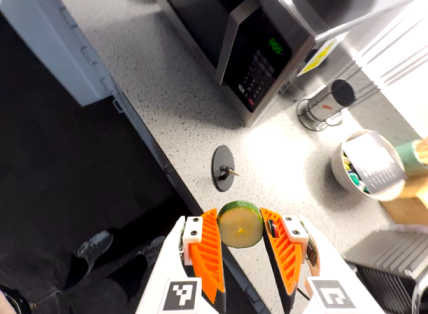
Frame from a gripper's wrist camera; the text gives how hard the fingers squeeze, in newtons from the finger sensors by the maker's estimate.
{"total": 9.6, "left": 9.6, "right": 9.6}